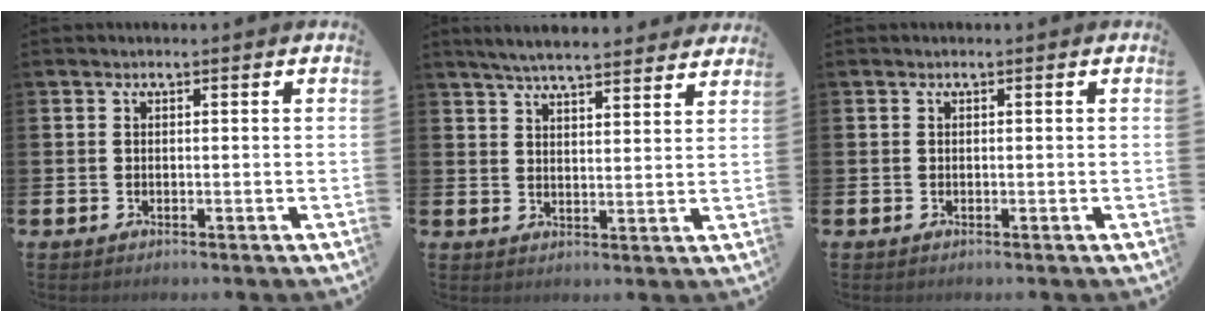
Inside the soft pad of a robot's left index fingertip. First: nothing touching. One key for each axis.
{"total": 5.7, "fx": 5.5, "fy": 0.4, "fz": 1.4, "tx": -0.038, "ty": -0.027, "tz": 0.098}
{"total": 0.0}